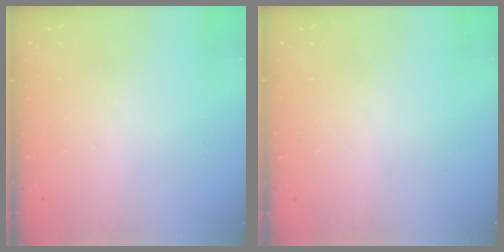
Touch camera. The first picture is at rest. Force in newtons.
{"total": 0.0}